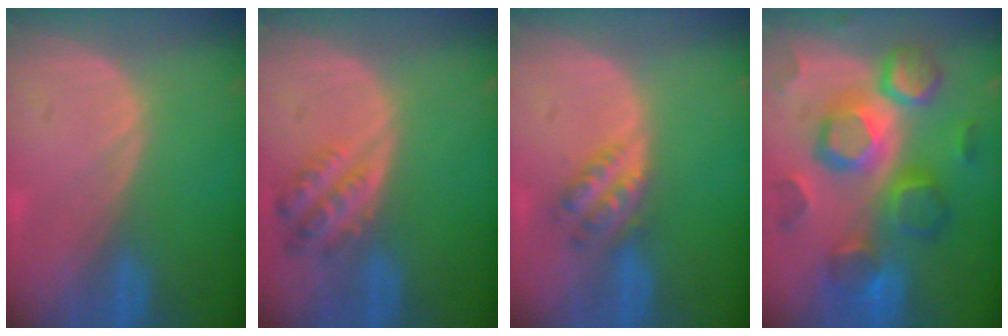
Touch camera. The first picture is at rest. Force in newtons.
{"total": 4.8, "press": 4.8, "slide": 0.5}
{"total": 4.7, "press": 4.2, "slide": 2.1}
{"total": 12.2, "press": 12.1, "slide": 0.9}